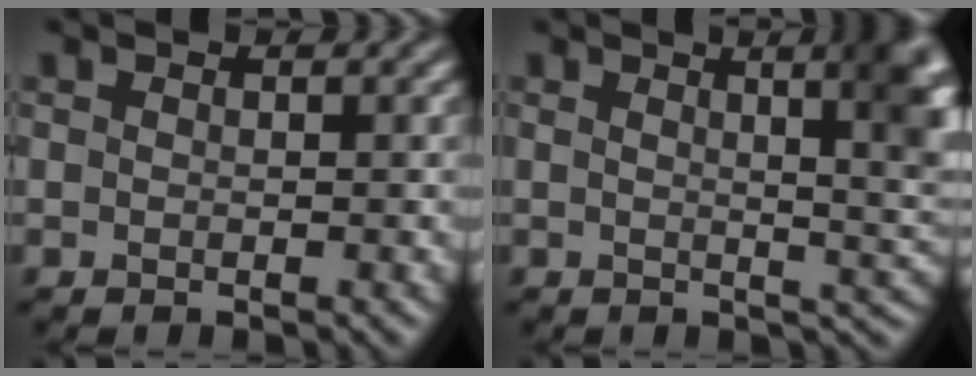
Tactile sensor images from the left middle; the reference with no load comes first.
{"total": 7.5, "force": [1.9, 2.6, 6.8], "torque": [-0.048, 0.020, 0.017]}